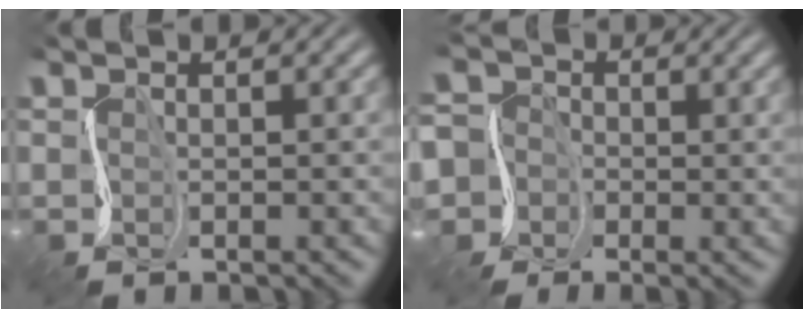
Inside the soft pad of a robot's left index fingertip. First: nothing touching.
{"total": 5.8, "force": [-2.5, 5.2, 0.2], "torque": [-0.021, 0.004, -0.093]}